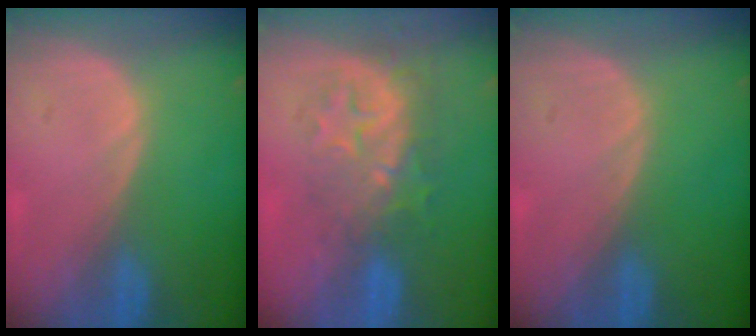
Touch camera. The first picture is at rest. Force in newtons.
{"total": 9.0, "press": 8.0, "slide": 4.2}
{"total": 0.0}